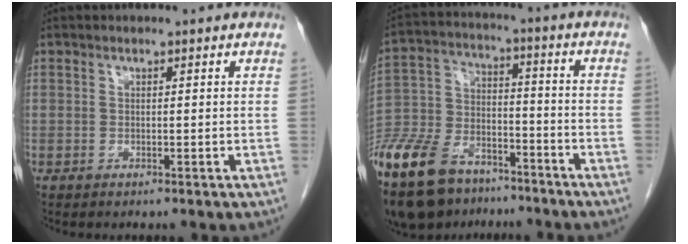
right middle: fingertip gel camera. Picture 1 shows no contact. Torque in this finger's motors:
{"motor_torque": [0.97, -0.67, 1.05, 0.21]}